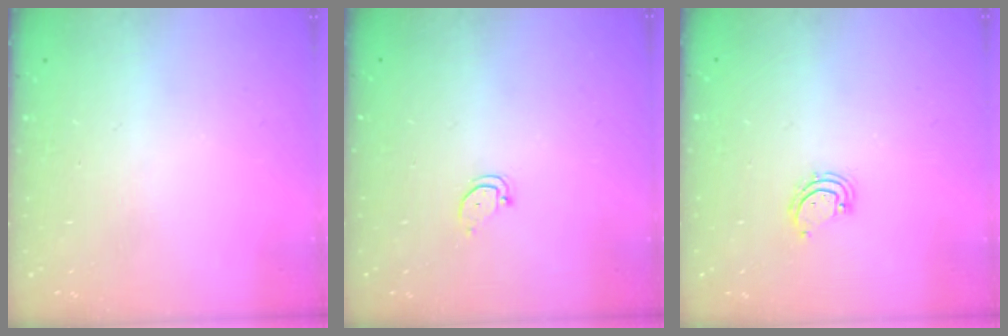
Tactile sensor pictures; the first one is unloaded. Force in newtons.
{"total": 2.4, "press": 2.4, "slide": 0.2}
{"total": 3.7, "press": 3.6, "slide": 0.5}